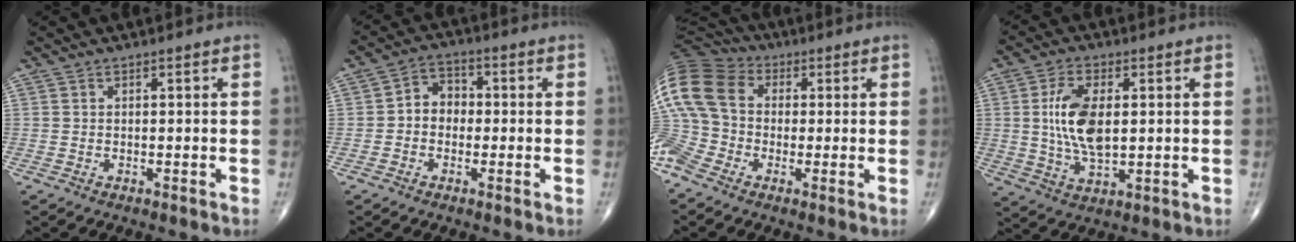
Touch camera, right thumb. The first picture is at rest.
{"total": 5.3, "force": [-0.6, 4.4, 3.0], "torque": [-0.027, 0.023, -0.023]}
{"total": 15.3, "force": [-1.6, 12.3, 8.9], "torque": [-0.218, 0.040, -0.045]}
{"total": 11.0, "force": [1.3, 5.5, 9.4], "torque": [-0.180, -0.008, 0.028]}